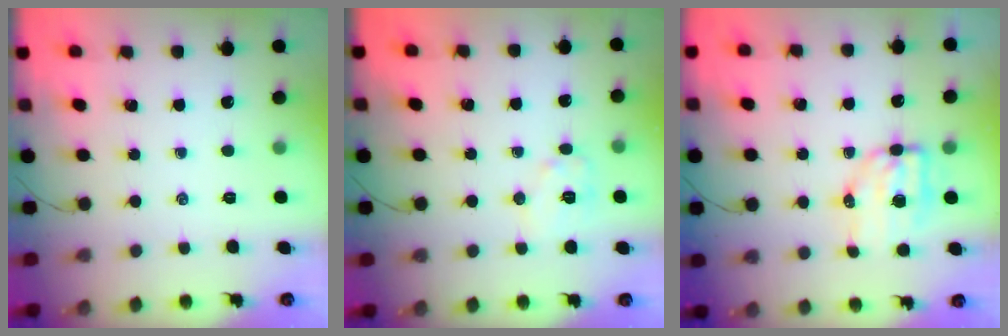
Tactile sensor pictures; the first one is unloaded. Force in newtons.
{"total": 6.9, "press": 6.9, "slide": 0.2}
{"total": 6.8, "press": 6.7, "slide": 1.1}